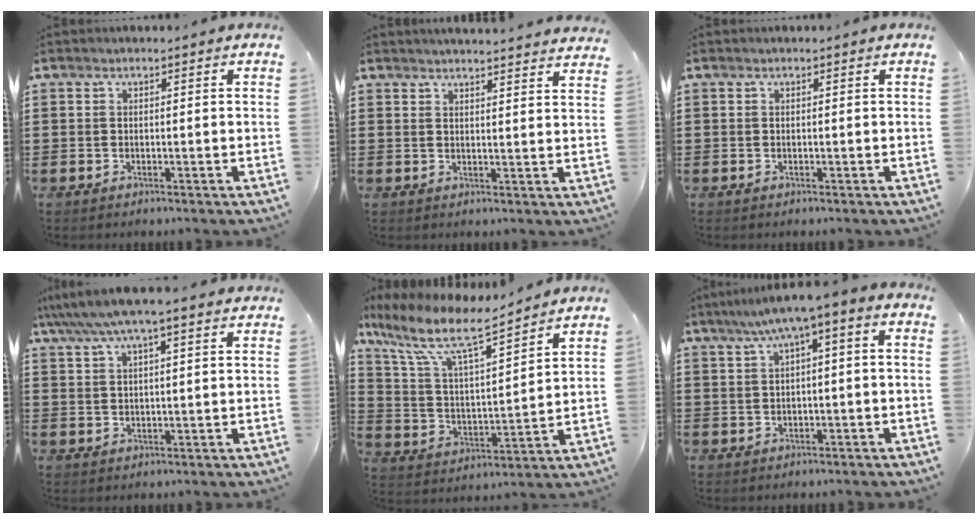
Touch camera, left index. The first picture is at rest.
{"total": 3.1, "force": [3.1, -0.6, 0.2], "torque": [-0.005, -0.017, 0.055]}
{"total": 0.0}
{"total": 5.1, "force": [3.7, 0.6, 3.4], "torque": [-0.075, -0.005, 0.064]}
{"total": 10.2, "force": [7.6, 1.9, 6.5], "torque": [-0.154, -0.038, 0.127]}
{"total": 3.8, "force": [-0.6, 0.5, 3.7], "torque": [-0.071, -0.001, -0.021]}